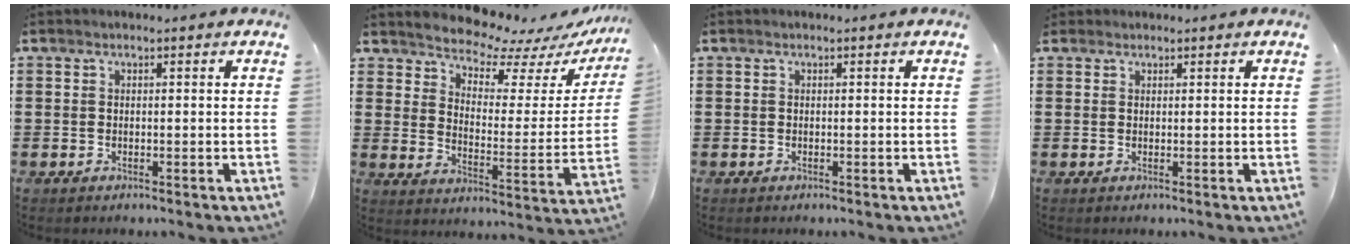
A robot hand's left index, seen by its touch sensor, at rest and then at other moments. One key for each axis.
{"total": 6.3, "fx": 6.2, "fy": 0.9, "fz": 0.7, "tx": -0.042, "ty": -0.058, "tz": 0.106}
{"total": 0.0}
{"total": 0.9, "fx": 0.7, "fy": 0.4, "fz": 0.1, "tx": -0.004, "ty": 0.002, "tz": 0.015}